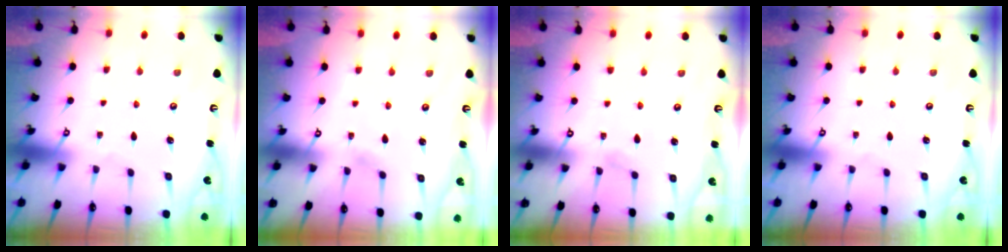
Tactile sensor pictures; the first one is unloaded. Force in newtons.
{"total": 2.4, "press": 2.4, "slide": 0.4}
{"total": 2.7, "press": 2.6, "slide": 0.4}
{"total": 0.0}